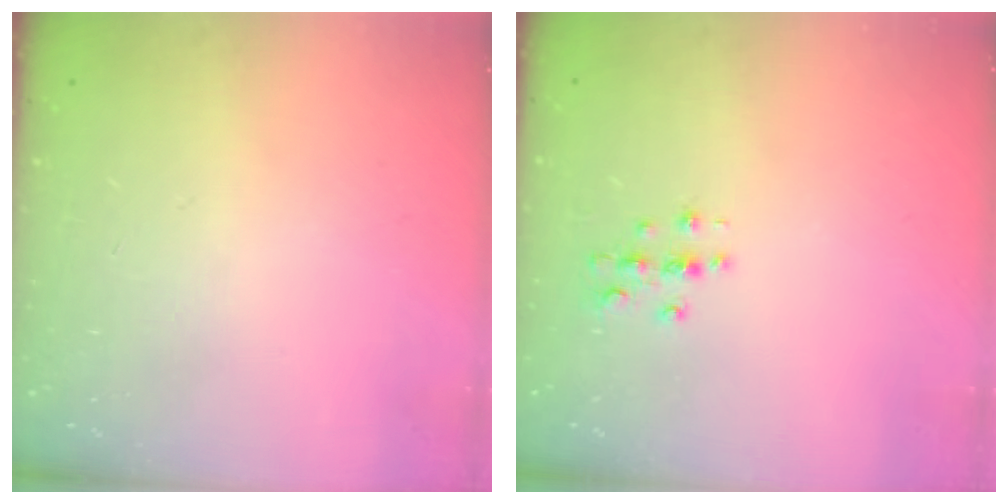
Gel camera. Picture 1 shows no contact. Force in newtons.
{"total": 2.7, "press": 2.7, "slide": 0.3}